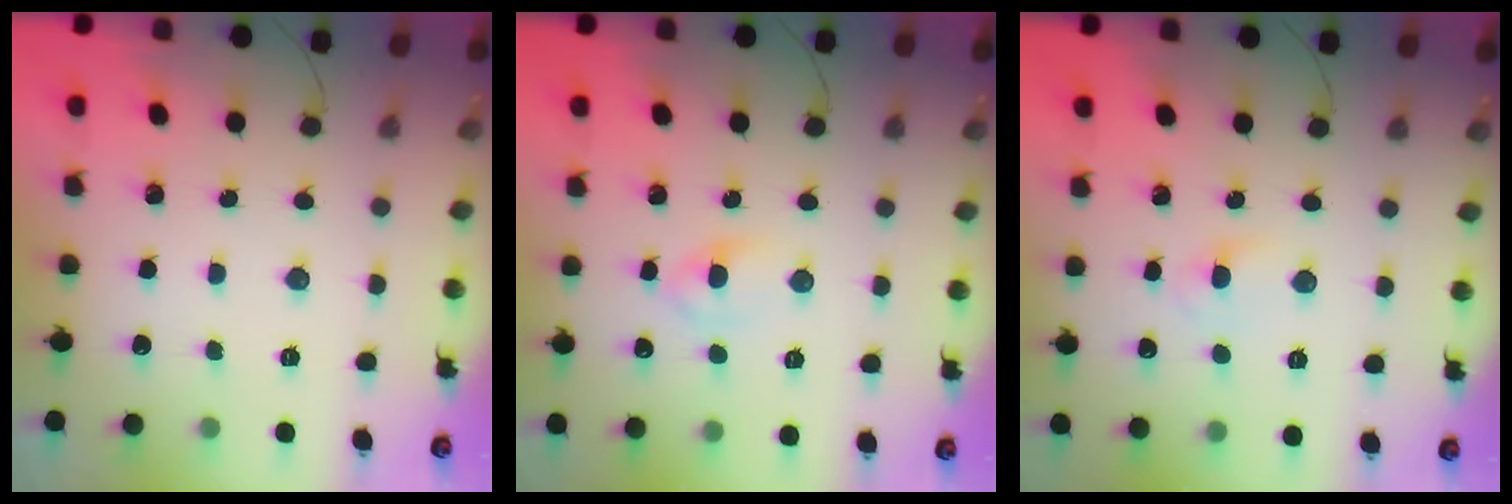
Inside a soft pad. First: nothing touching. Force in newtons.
{"total": 2.2, "press": 1.9, "slide": 1.1}
{"total": 2.3, "press": 2.1, "slide": 0.8}